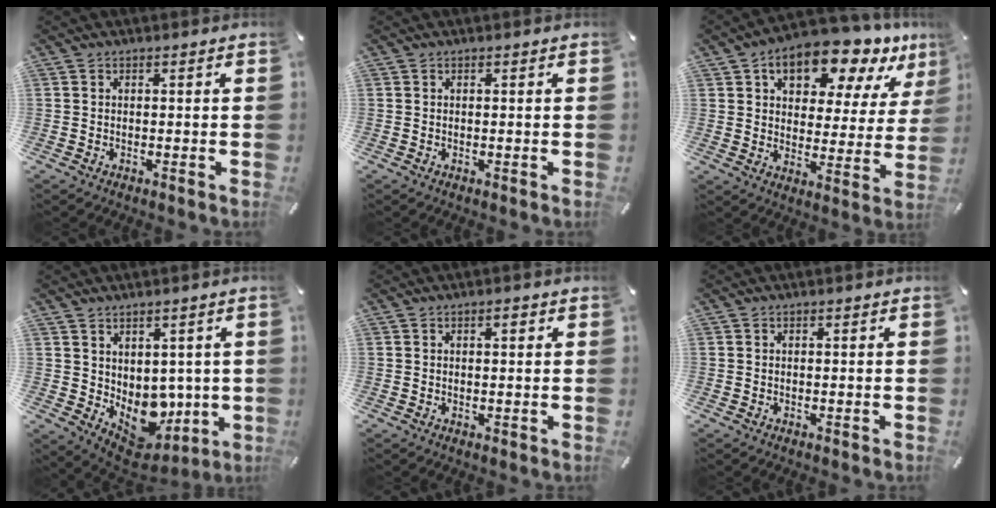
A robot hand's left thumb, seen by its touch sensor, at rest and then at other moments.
{"total": 0.0}
{"total": 15.2, "force": [10.5, 7.6, 8.0], "torque": [-0.118, -0.062, 0.176]}
{"total": 8.7, "force": [0.0, 7.9, 3.8], "torque": [-0.027, -0.044, 0.013]}
{"total": 1.6, "force": [0.7, 0.9, 1.2], "torque": [-0.018, 0.003, 0.008]}
{"total": 0.0}